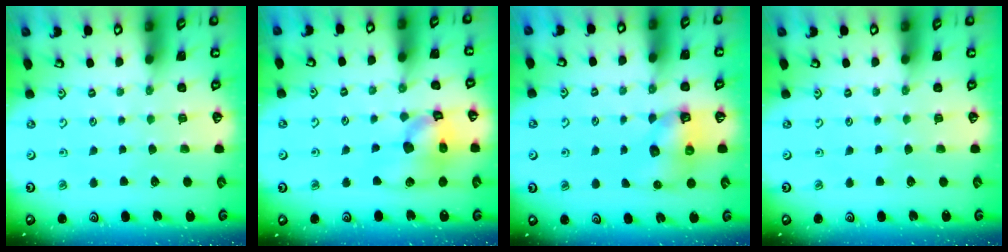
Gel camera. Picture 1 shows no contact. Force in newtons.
{"total": 16.8, "press": 16.6, "slide": 2.5}
{"total": 7.0, "press": 6.9, "slide": 0.4}
{"total": 0.0}